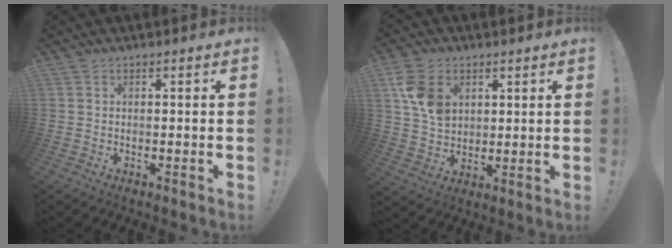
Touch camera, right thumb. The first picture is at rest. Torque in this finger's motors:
{"motor_torque": [-0.56, 0.80, 0.73, 0.25, 0.33]}